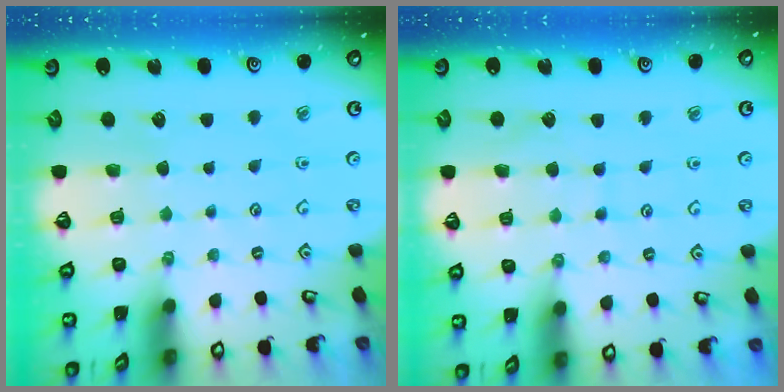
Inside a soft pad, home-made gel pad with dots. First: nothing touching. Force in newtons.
{"total": 5.1, "press": 5.0, "slide": 0.5}